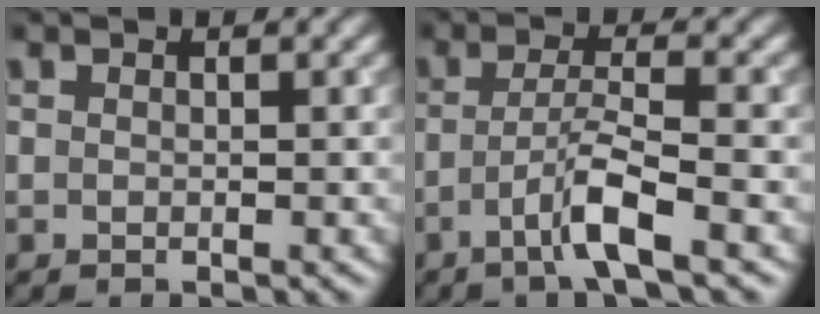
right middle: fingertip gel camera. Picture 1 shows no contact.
{"total": 3.8, "force": [-1.8, 0.4, 3.4], "torque": [-0.061, 0.011, -0.043]}